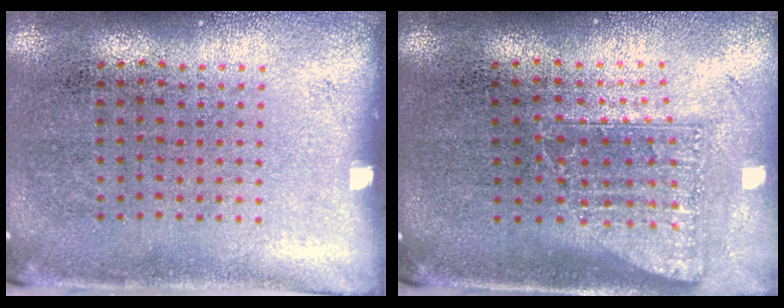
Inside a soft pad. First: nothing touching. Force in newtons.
{"total": 1.8, "press": 1.3, "slide": 1.2}